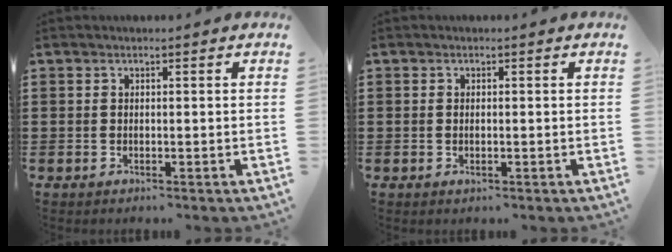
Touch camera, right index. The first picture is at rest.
{"total": 0.7, "force": [-0.1, 0.2, 0.6], "torque": [-0.013, -0.003, -0.001]}